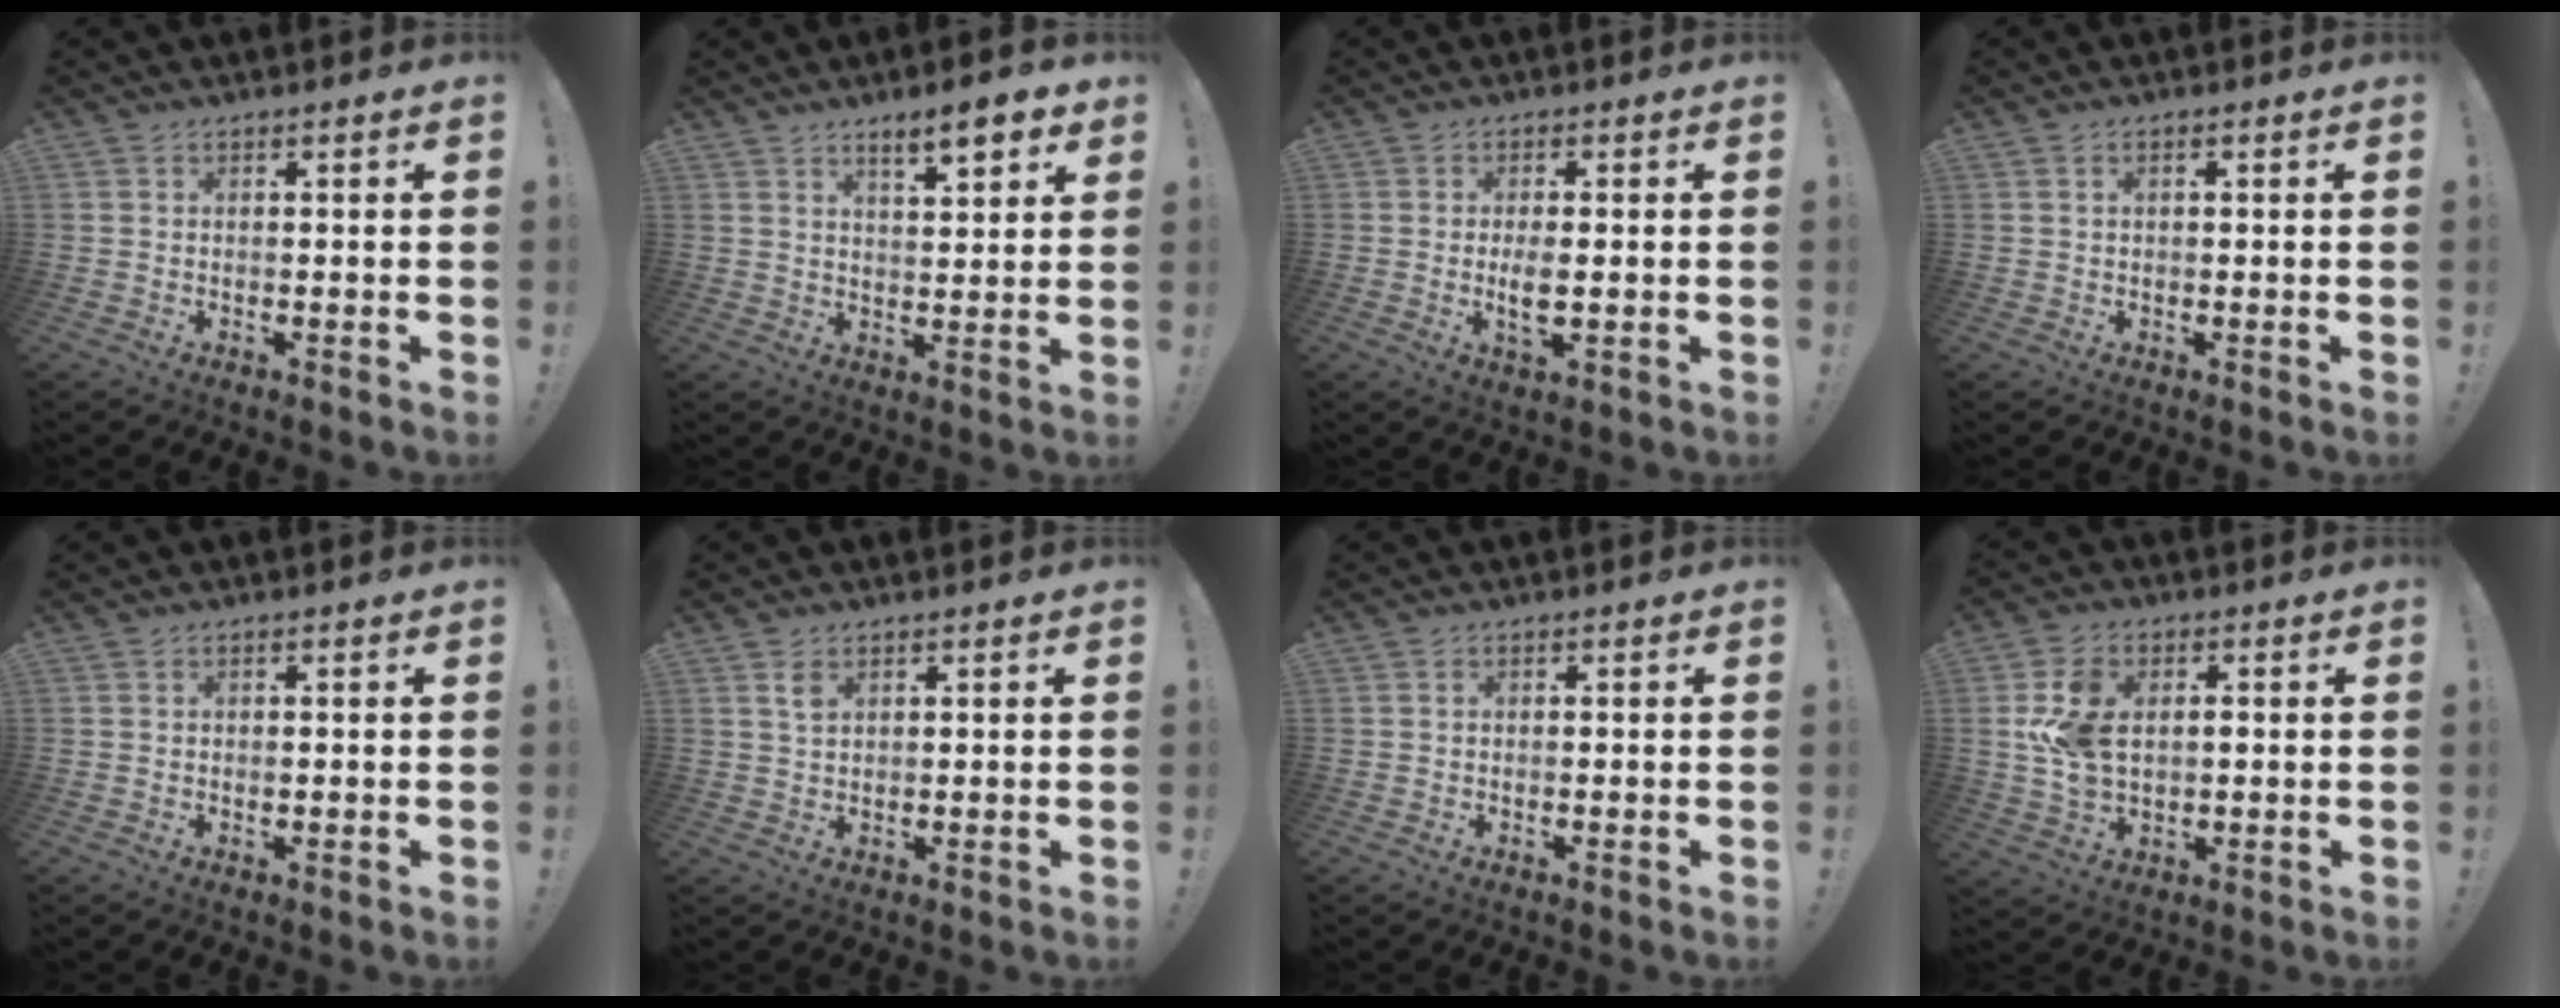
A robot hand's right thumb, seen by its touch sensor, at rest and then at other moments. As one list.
[{"total": 8.1, "force": [5.5, 1.8, 5.7], "torque": [-0.070, -0.033, 0.088]}, {"total": 5.0, "force": [-0.4, 1.7, 4.6], "torque": [-0.079, -0.013, -0.011]}, {"total": 0.7, "force": [0.2, 0.2, 0.7], "torque": [-0.006, -0.002, 0.002]}, {"total": 0.5, "force": [0.0, 0.4, 0.3], "torque": [0.003, -0.001, -0.001]}, {"total": 2.7, "force": [1.5, 1.4, 1.7], "torque": [-0.022, -0.005, 0.025]}, {"total": 0.0}, {"total": 10.6, "force": [1.0, 7.6, 7.3], "torque": [-0.128, 0.000, 0.017]}]